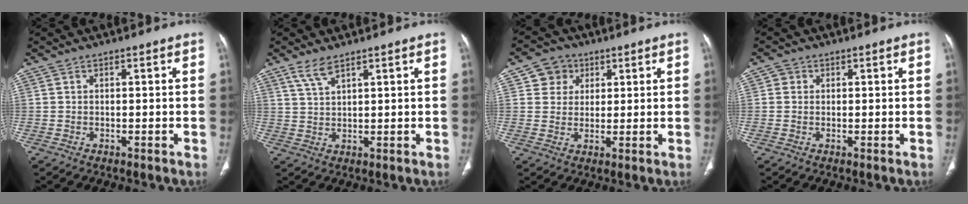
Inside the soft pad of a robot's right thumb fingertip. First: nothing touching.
{"total": 3.6, "force": [2.7, 1.0, 2.3], "torque": [-0.051, -0.006, 0.062]}
{"total": 5.8, "force": [2.3, 5.2, 1.1], "torque": [0.010, -0.003, 0.036]}
{"total": 1.6, "force": [0.3, 1.6, 0.4], "torque": [0.002, 0.001, 0.001]}